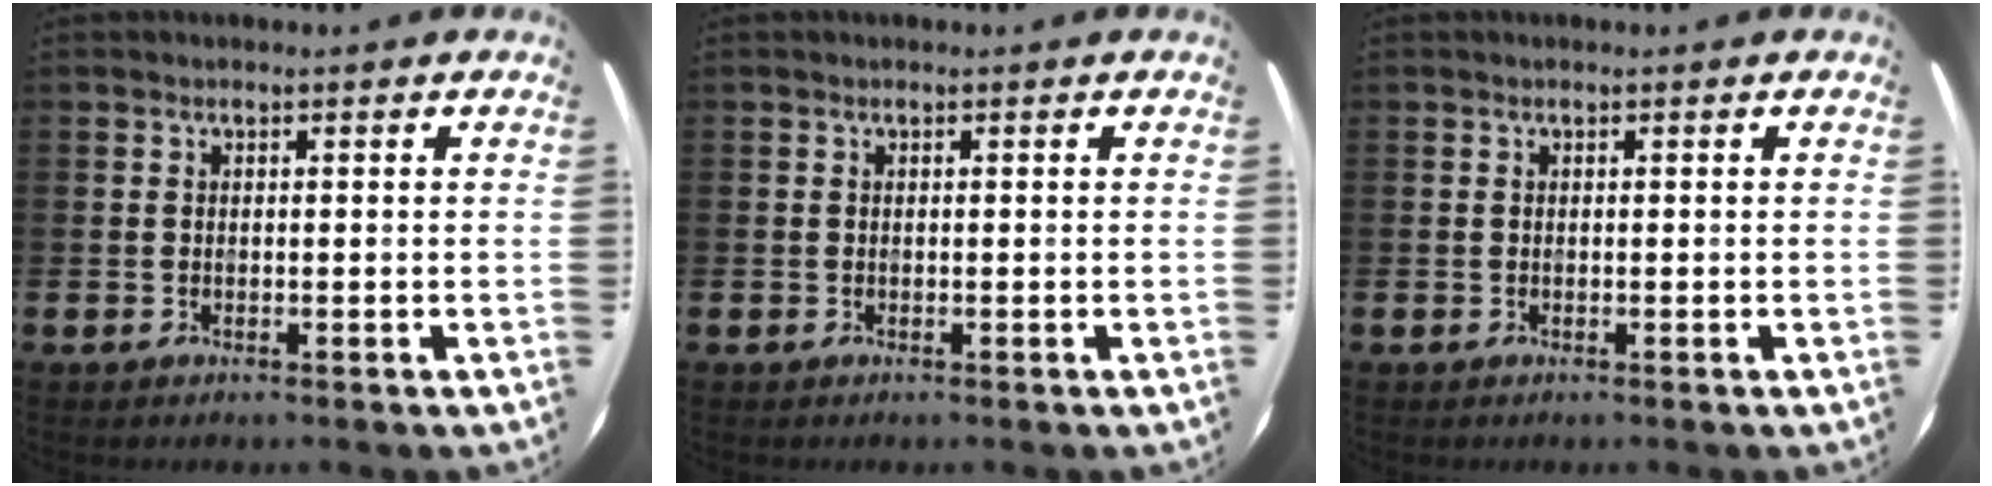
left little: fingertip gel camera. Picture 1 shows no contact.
{"total": 0.0}
{"total": 0.0}